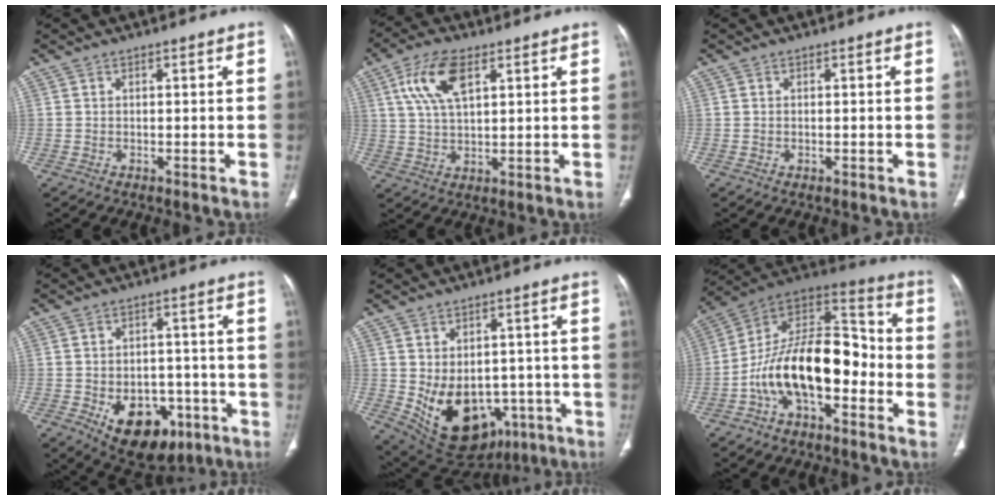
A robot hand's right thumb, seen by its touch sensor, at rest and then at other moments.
{"total": 9.7, "force": [4.1, 4.4, 7.5], "torque": [-0.150, -0.004, 0.081]}
{"total": 0.0}
{"total": 13.7, "force": [-5.7, 9.0, 8.6], "torque": [-0.092, 0.025, -0.069]}
{"total": 16.8, "force": [-4.6, 11.9, 11.0], "torque": [-0.153, 0.010, -0.033]}
{"total": 19.4, "force": [-5.5, 10.2, 15.5], "torque": [-0.240, 0.076, -0.098]}